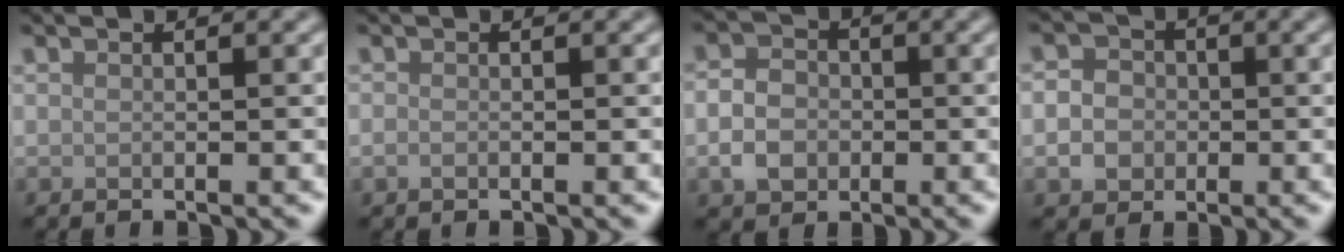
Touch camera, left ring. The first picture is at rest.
{"total": 0.7, "force": [-0.3, 0.4, 0.4], "torque": [-0.008, -0.002, -0.006]}
{"total": 3.5, "force": [-1.0, 2.8, 1.9], "torque": [-0.035, 0.002, -0.024]}
{"total": 2.8, "force": [-0.6, 2.5, 1.2], "torque": [-0.006, -0.001, -0.017]}